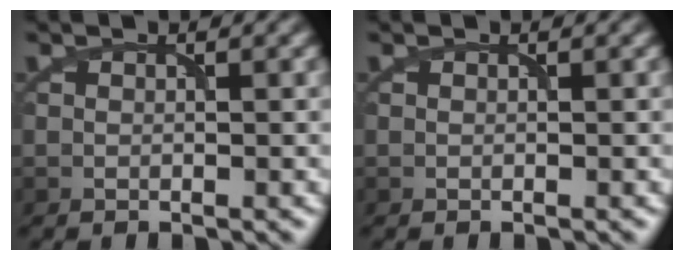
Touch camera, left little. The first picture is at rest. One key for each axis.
{"total": 0.0}